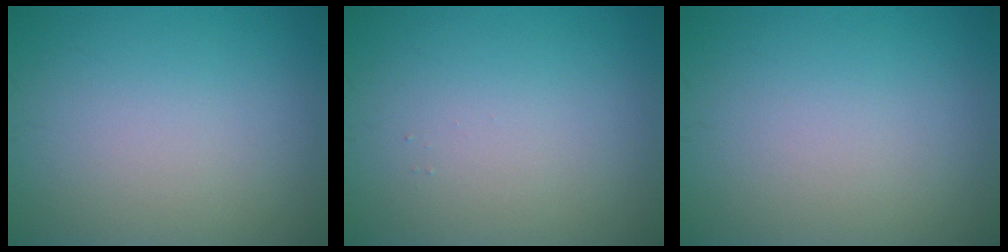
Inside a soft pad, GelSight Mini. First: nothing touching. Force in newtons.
{"total": 0.0}
{"total": 0.0}